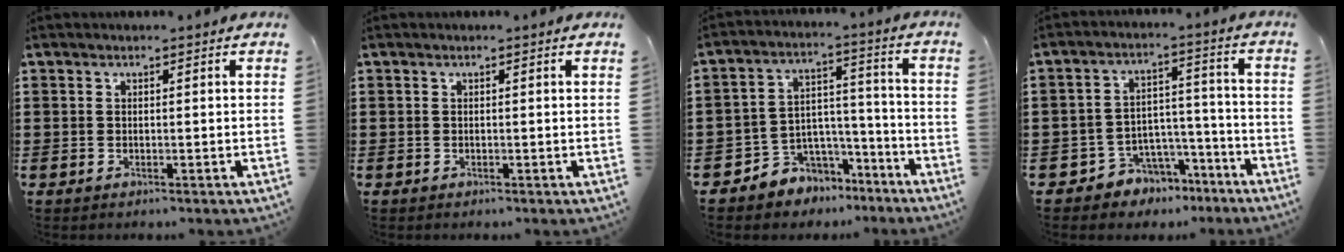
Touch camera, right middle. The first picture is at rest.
{"total": 0.0}
{"total": 5.3, "force": [-4.2, 3.2, -0.4], "torque": [-0.005, 0.010, -0.083]}
{"total": 5.4, "force": [-4.4, 3.0, 0.2], "torque": [-0.015, 0.016, -0.086]}